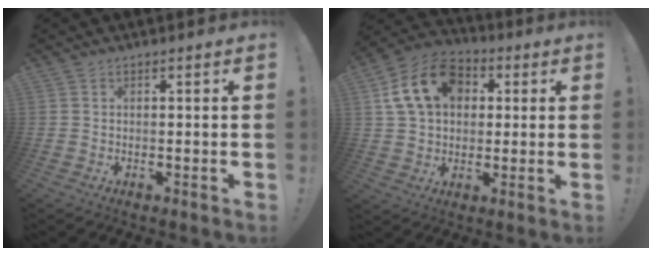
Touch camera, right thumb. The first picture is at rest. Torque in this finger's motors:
{"motor_torque": [0.83, 1.52, 1.13, 0.21, 0.14]}